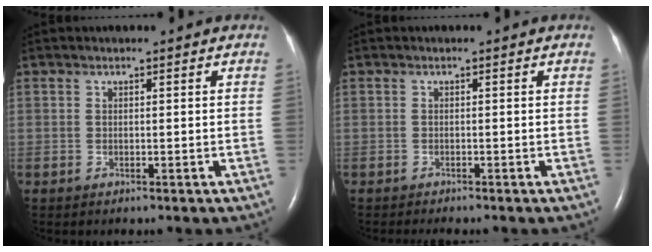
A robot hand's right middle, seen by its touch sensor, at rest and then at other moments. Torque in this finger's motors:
{"motor_torque": [0.03, -0.03, -0.01, 0.00]}